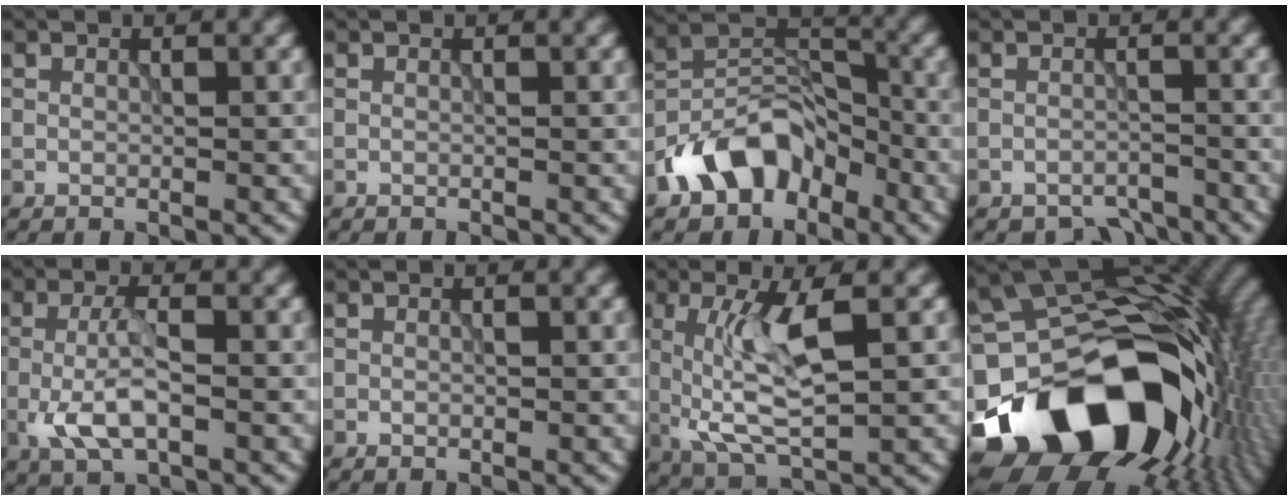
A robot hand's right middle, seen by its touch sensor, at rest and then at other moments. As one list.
[{"total": 0.0}, {"total": 7.4, "force": [-4.6, 4.6, 3.5], "torque": [-0.049, 0.008, -0.096]}, {"total": 2.3, "force": [-2.2, 0.7, 0.2], "torque": [0.005, -0.005, -0.038]}, {"total": 4.3, "force": [-1.3, 1.5, 3.9], "torque": [-0.083, 0.001, -0.031]}, {"total": 0.0}, {"total": 6.5, "force": [0.4, 1.9, 6.2], "torque": [-0.126, -0.006, 0.011]}, {"total": 18.9, "force": [-6.2, 13.5, 11.7], "torque": [-0.208, -0.025, -0.098]}]